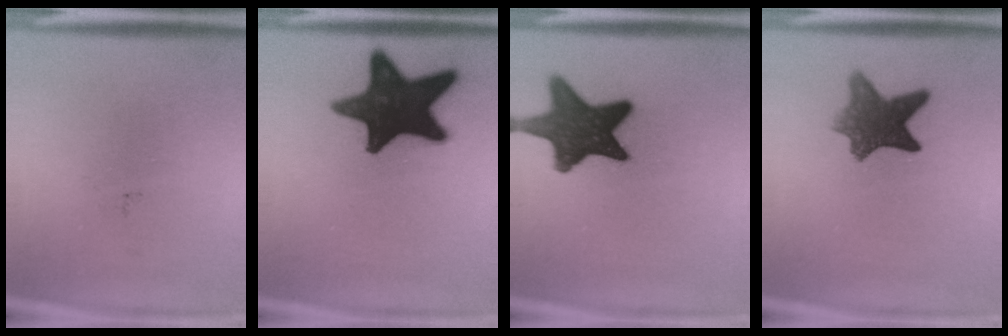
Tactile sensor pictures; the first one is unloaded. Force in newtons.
{"total": 19.7}
{"total": 14.8}
{"total": 8.3}